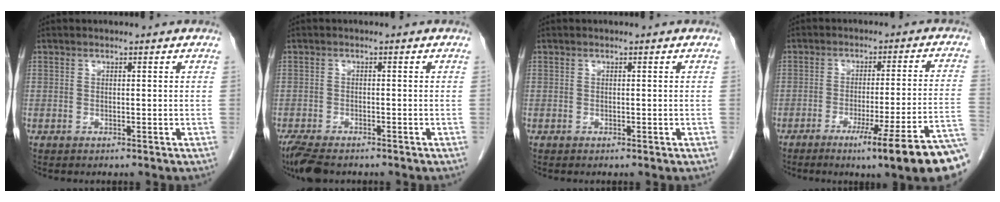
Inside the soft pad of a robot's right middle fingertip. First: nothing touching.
{"total": 6.0, "force": [-4.9, 1.8, 3.1], "torque": [-0.059, -0.015, -0.081]}
{"total": 0.0}
{"total": 16.0, "force": [-10.4, -1.4, 12.1], "torque": [-0.109, -0.007, -0.147]}